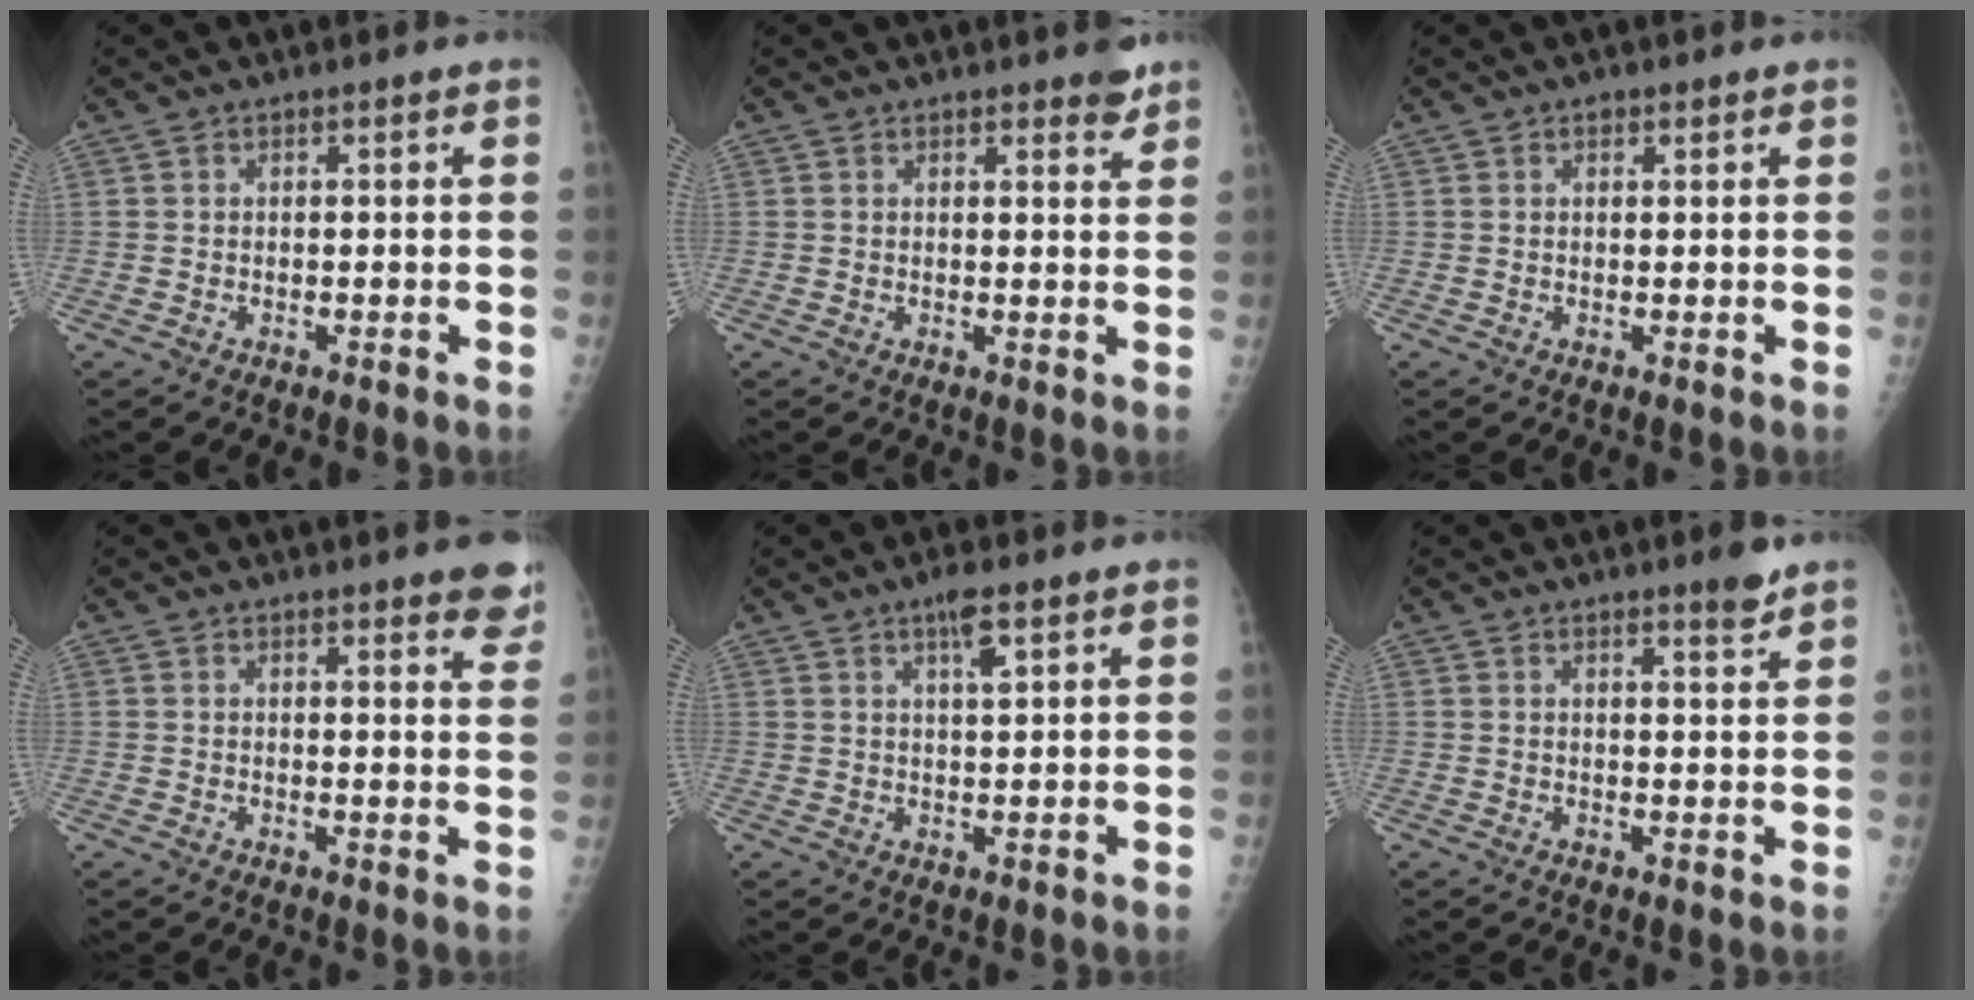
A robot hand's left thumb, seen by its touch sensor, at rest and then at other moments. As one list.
[{"total": 2.7, "force": [2.2, 0.8, 1.4], "torque": [-0.005, -0.014, 0.025]}, {"total": 0.8, "force": [0.5, 0.4, 0.4], "torque": [-0.001, -0.002, 0.005]}, {"total": 8.0, "force": [6.1, 1.8, 4.8], "torque": [-0.031, -0.025, 0.060]}, {"total": 3.9, "force": [2.2, 0.6, 3.2], "torque": [-0.054, -0.007, 0.038]}, {"total": 3.0, "force": [2.3, 0.1, 1.8], "torque": [-0.022, -0.020, 0.033]}]